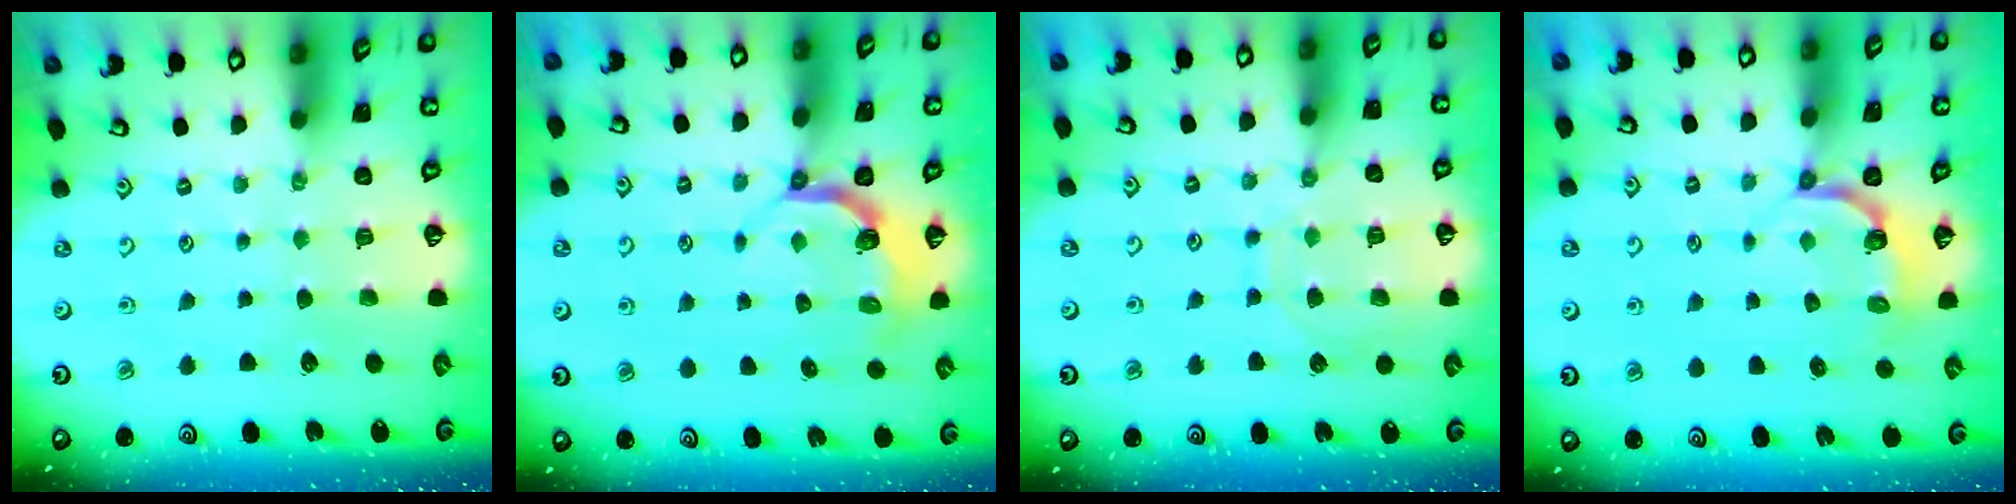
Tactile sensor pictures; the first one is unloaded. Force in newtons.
{"total": 4.6, "press": 3.1, "slide": 3.3}
{"total": 9.8, "press": 9.8, "slide": 0.9}
{"total": 4.8, "press": 3.7, "slide": 3.0}